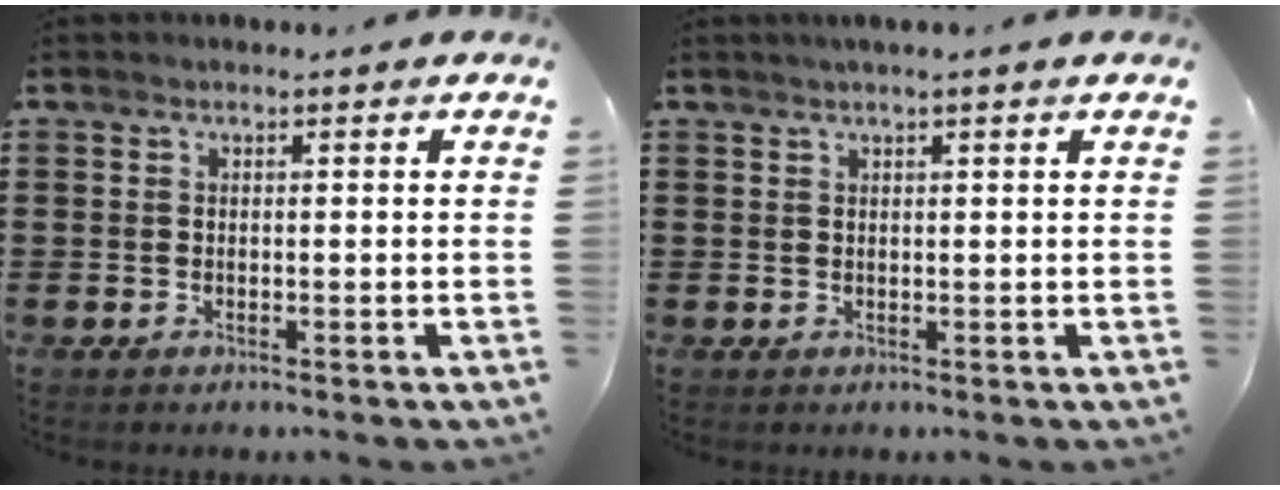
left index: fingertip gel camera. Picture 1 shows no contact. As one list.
[{"total": 1.0, "force": [0.8, -0.1, 0.7], "torque": [-0.012, 0.000, 0.015]}]